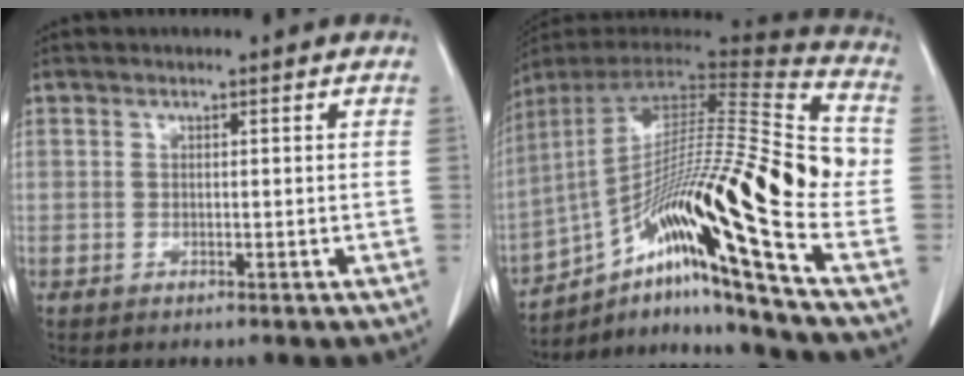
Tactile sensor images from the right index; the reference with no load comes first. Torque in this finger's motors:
{"motor_torque": [1.34, -0.80, 0.53, 0.21]}